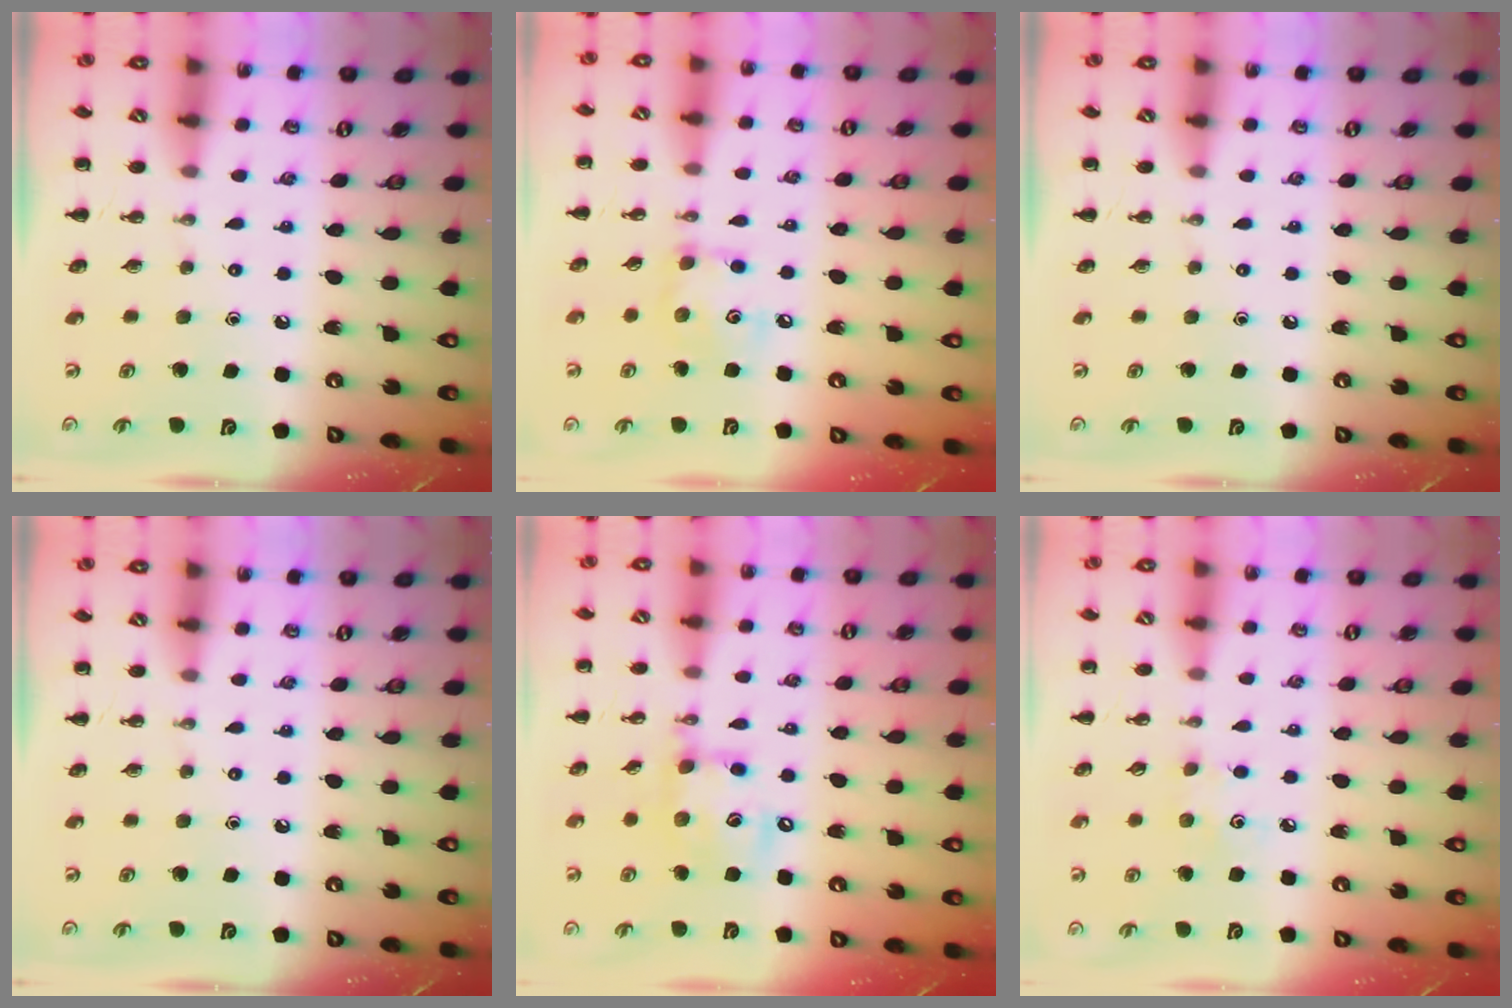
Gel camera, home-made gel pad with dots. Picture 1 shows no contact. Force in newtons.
{"total": 7.1, "press": 7.1, "slide": 0.4}
{"total": 0.0}
{"total": 0.0}
{"total": 12.7, "press": 12.5, "slide": 2.0}
{"total": 3.7, "press": 3.5, "slide": 1.0}